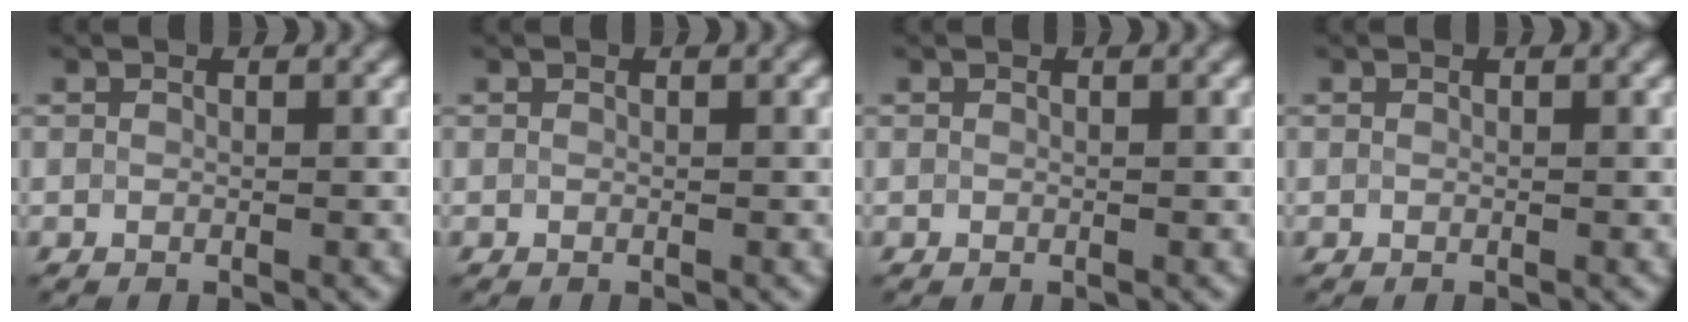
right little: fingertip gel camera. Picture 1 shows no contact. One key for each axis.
{"total": 0.0}
{"total": 0.0}
{"total": 0.0}